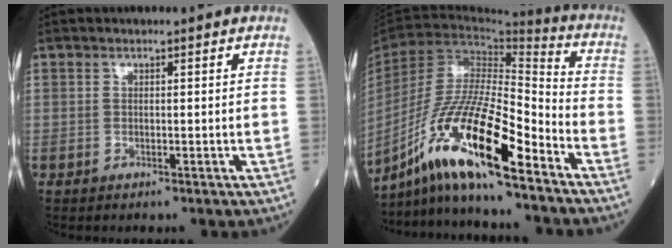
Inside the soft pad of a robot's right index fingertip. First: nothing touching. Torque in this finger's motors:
{"motor_torque": [1.03, -1.06, 0.52, 0.21]}